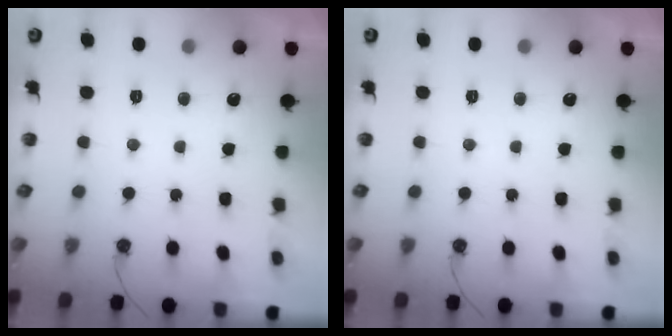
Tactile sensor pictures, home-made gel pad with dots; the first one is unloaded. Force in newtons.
{"total": 0.0}